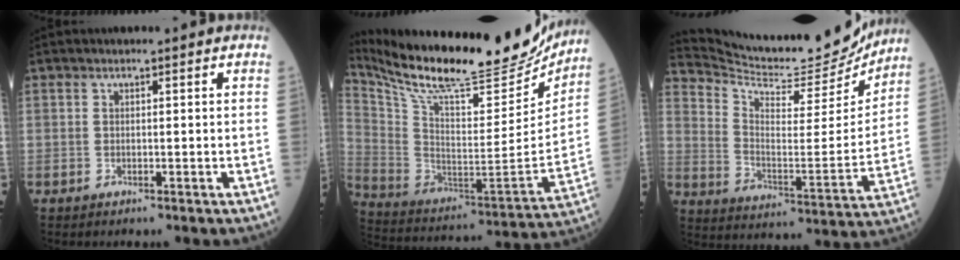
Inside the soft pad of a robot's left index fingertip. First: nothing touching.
{"total": 28.0, "force": [24.7, 5.1, 12.2], "torque": [-0.223, -0.065, 0.363]}
{"total": 20.0, "force": [19.2, 2.8, 4.7], "torque": [-0.096, -0.053, 0.283]}